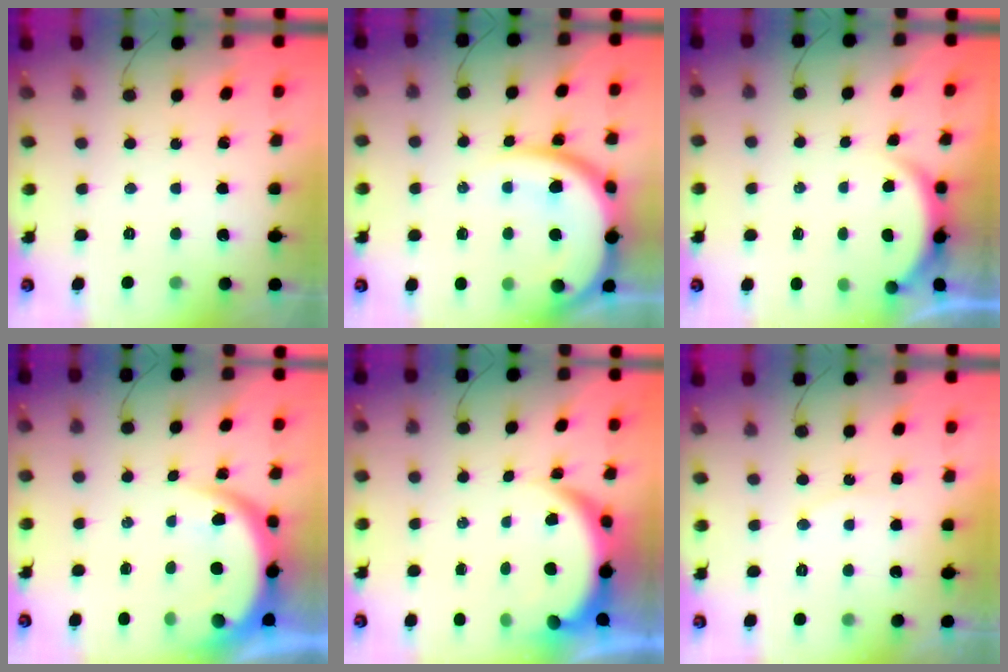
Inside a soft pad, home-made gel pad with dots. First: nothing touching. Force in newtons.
{"total": 15.2, "press": 15.2, "slide": 1.1}
{"total": 3.5, "press": 3.4, "slide": 0.6}
{"total": 9.1, "press": 9.1, "slide": 1.1}
{"total": 6.4, "press": 6.3, "slide": 0.8}
{"total": 4.5, "press": 4.5, "slide": 0.5}